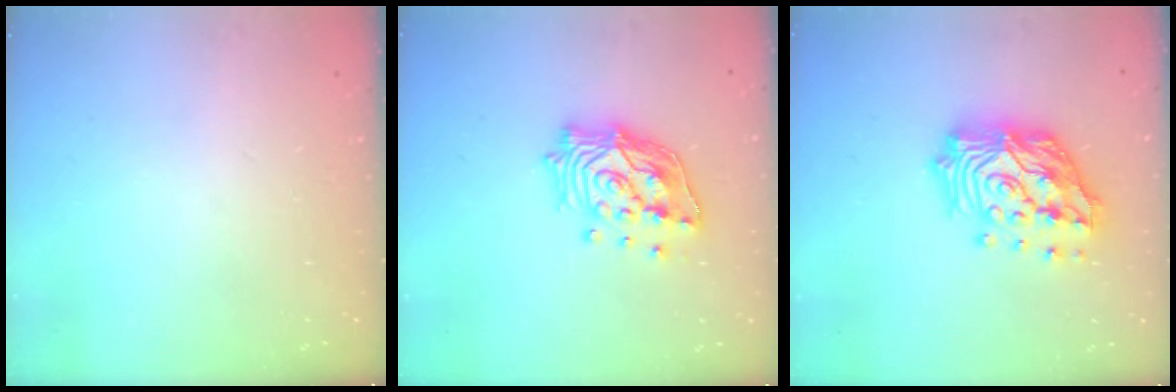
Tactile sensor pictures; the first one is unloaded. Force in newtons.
{"total": 16.9, "press": 16.7, "slide": 2.7}
{"total": 22.0, "press": 21.7, "slide": 3.4}